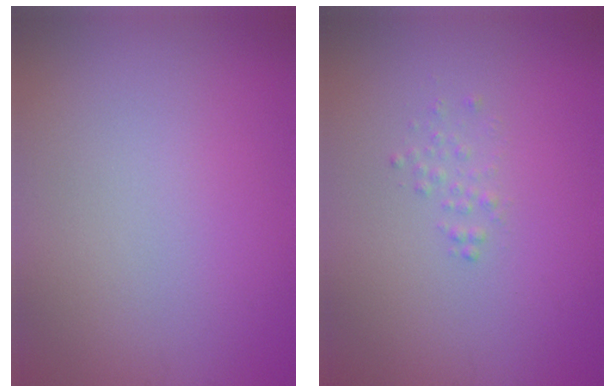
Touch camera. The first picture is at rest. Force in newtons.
{"total": 0.9, "press": 0.9, "slide": 0.0}